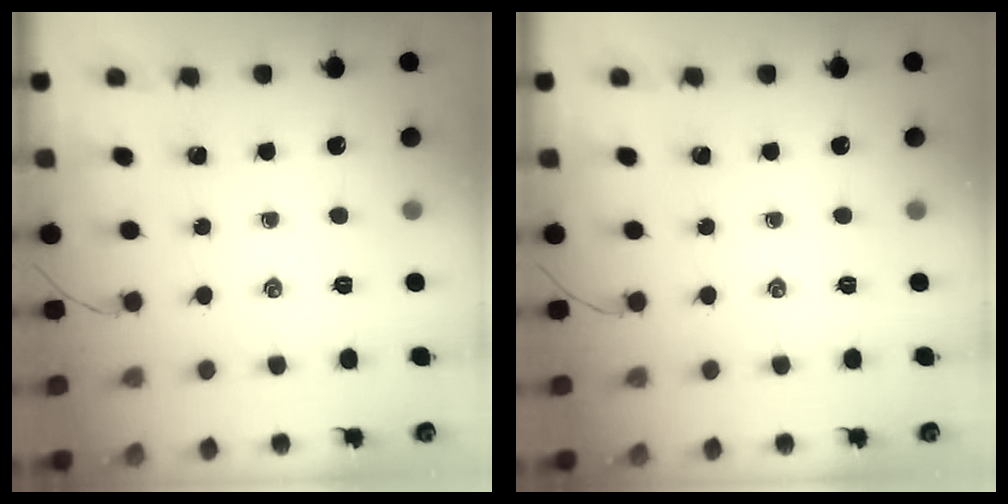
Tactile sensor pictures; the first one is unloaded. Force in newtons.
{"total": 0.0}